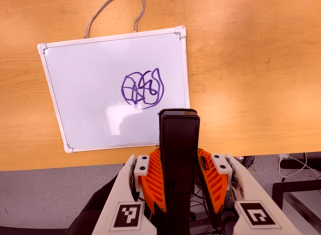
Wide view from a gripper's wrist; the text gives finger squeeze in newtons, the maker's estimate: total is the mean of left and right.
{"total": 4.9, "left": 3.3, "right": 6.5}